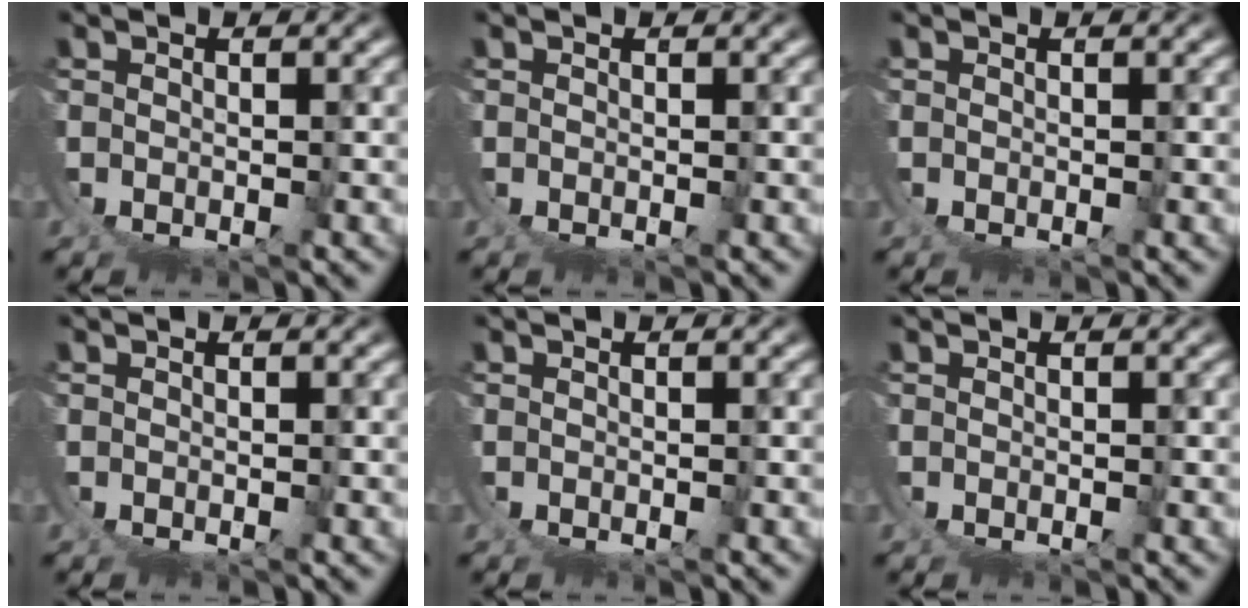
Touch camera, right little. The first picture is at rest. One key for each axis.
{"total": 0.0}
{"total": 0.0}
{"total": 0.0}
{"total": 0.0}
{"total": 0.0}